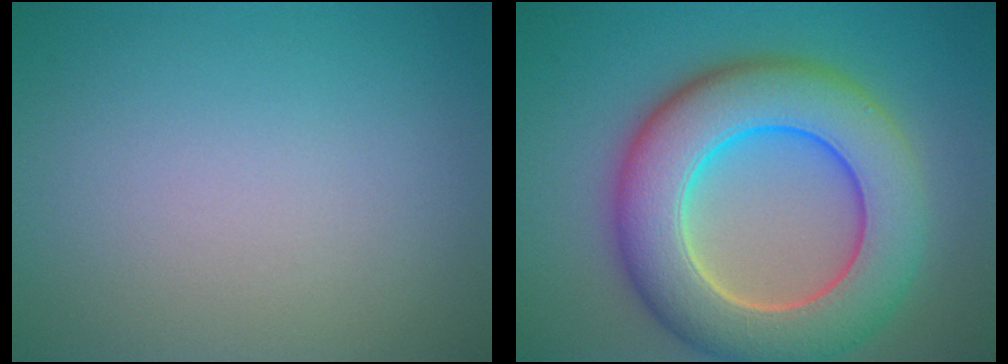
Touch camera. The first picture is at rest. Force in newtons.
{"total": 11.2, "press": 11.2, "slide": 0.5}